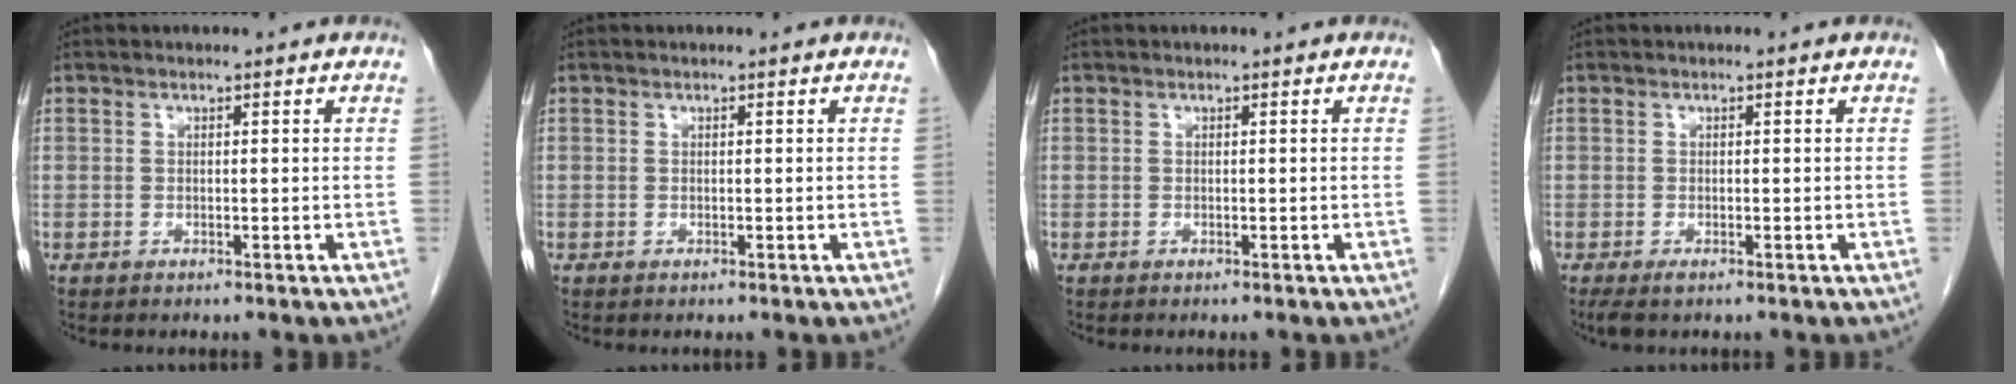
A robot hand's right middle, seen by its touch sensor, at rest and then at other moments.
{"total": 0.0}
{"total": 0.0}
{"total": 1.8, "force": [-1.2, 0.6, 1.2], "torque": [-0.023, -0.007, -0.015]}